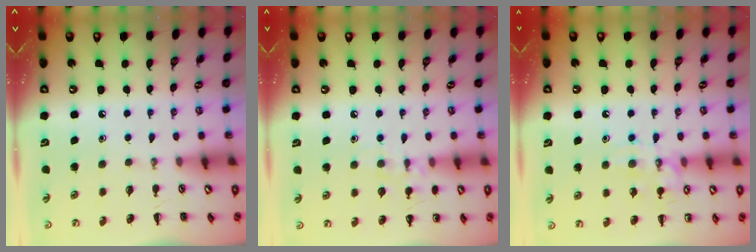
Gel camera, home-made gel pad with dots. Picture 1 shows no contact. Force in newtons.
{"total": 8.4, "press": 8.3, "slide": 1.6}
{"total": 10.4, "press": 10.4, "slide": 0.7}